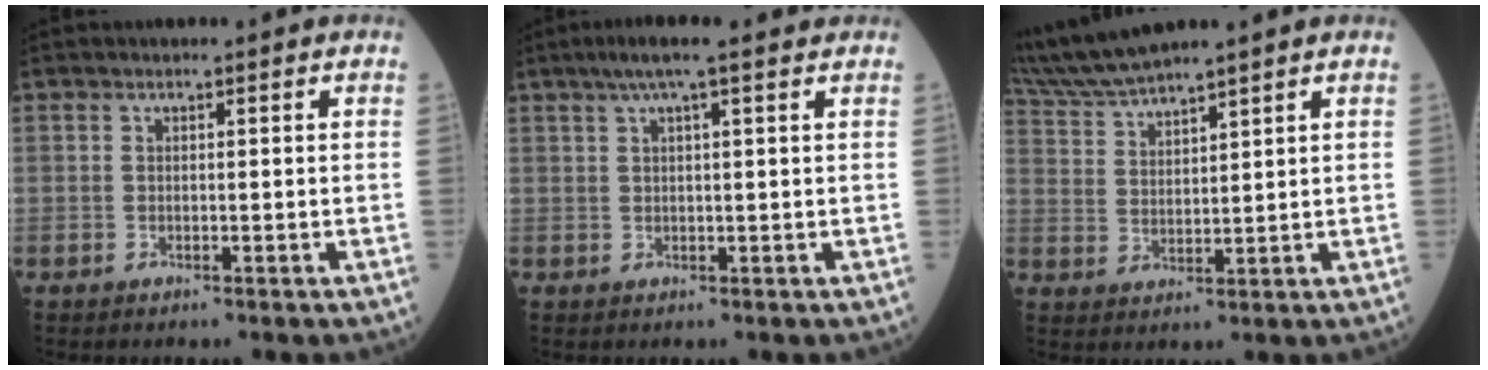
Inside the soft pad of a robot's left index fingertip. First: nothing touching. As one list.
[{"total": 6.6, "force": [4.8, 0.6, 4.5], "torque": [-0.075, 0.036, 0.076]}, {"total": 8.0, "force": [7.4, -0.9, 2.9], "torque": [-0.071, 0.018, 0.153]}]